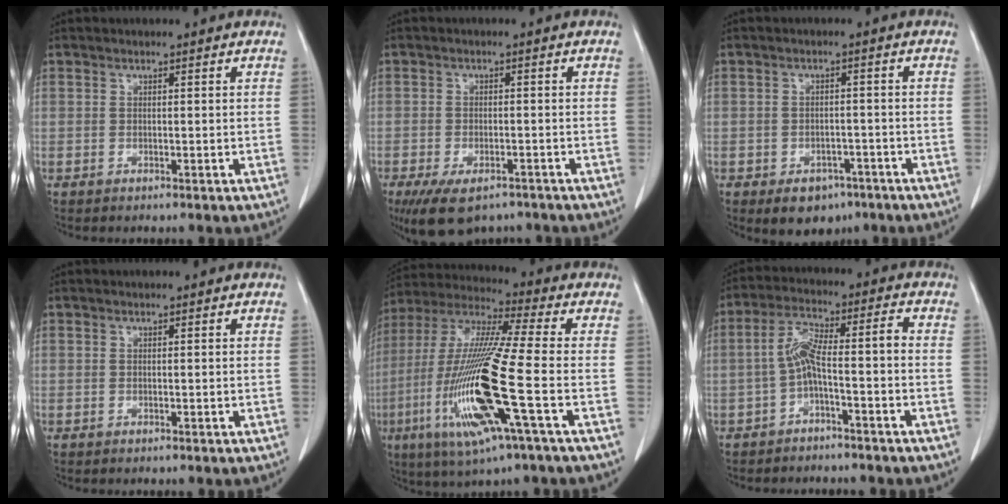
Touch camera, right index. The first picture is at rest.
{"total": 9.1, "force": [-6.6, 4.0, 4.9], "torque": [-0.084, -0.006, -0.102]}
{"total": 5.4, "force": [-3.3, 3.7, 2.2], "torque": [-0.027, 0.004, -0.039]}
{"total": 0.0}
{"total": 19.2, "force": [-5.6, 0.4, 18.4], "torque": [-0.397, -0.024, -0.114]}
{"total": 6.7, "force": [-2.2, 0.9, 6.2], "torque": [-0.124, 0.036, -0.040]}